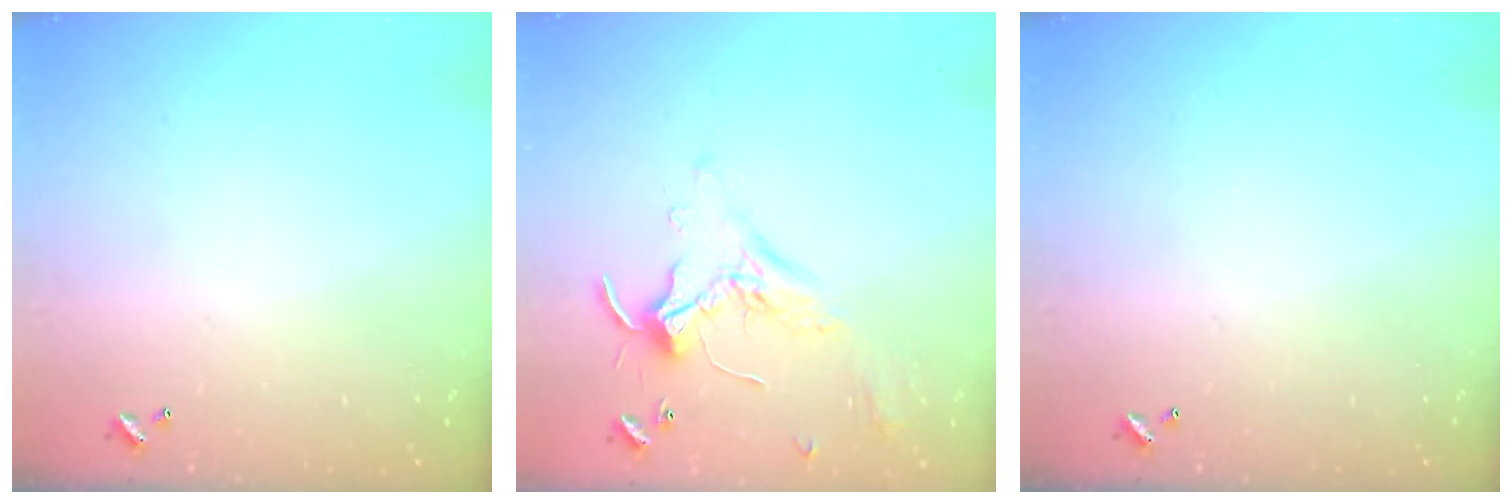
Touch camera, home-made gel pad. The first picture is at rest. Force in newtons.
{"total": 1.7, "press": 1.6, "slide": 0.2}
{"total": 0.0}